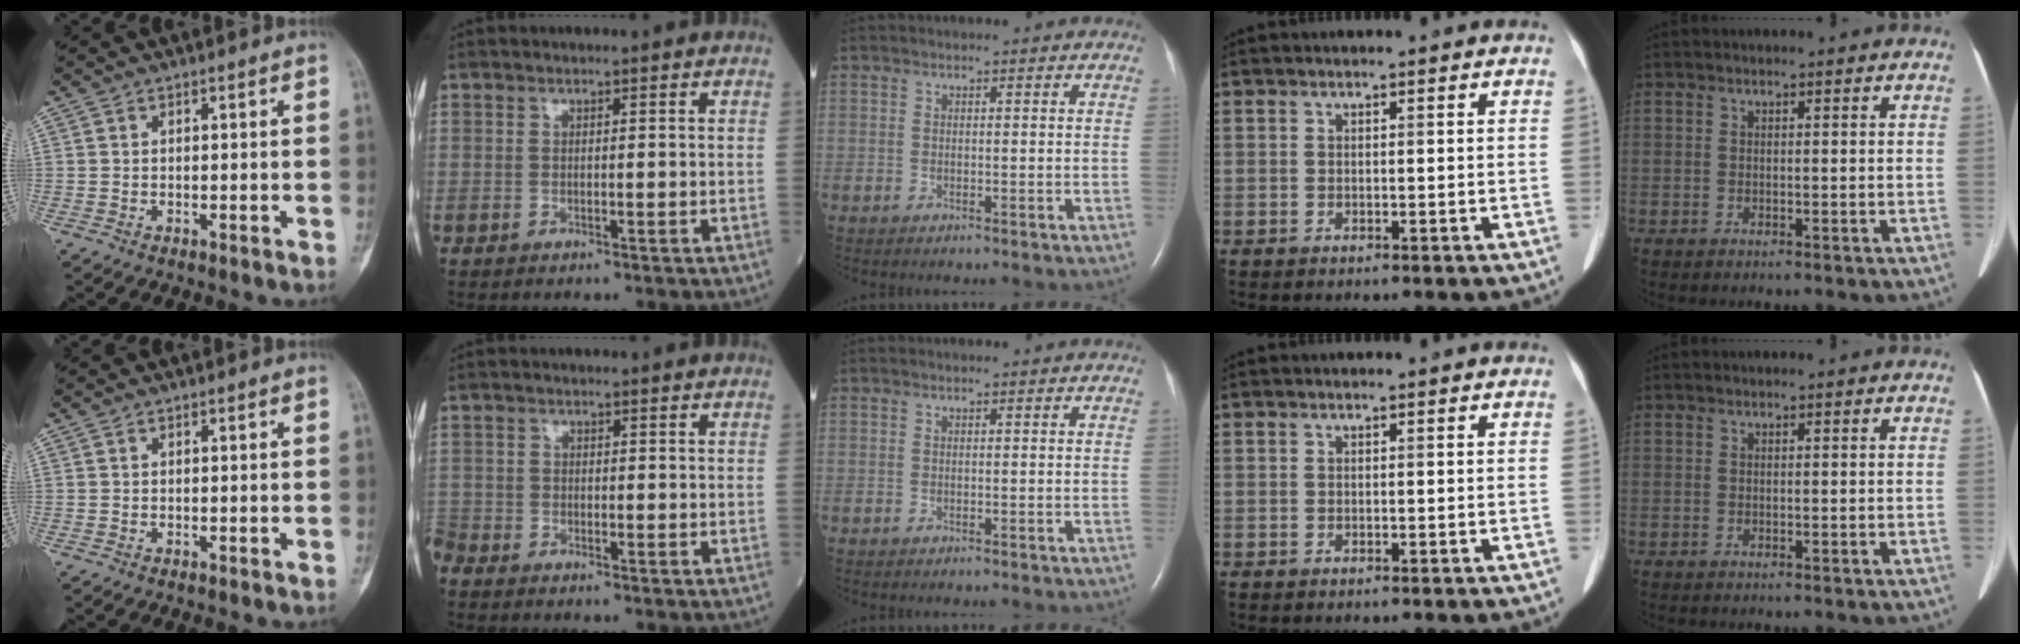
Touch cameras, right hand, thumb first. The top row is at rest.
{"index": {"total": 2.5, "force": [-2.2, 1.1, 0.2], "torque": [-0.008, -0.003, -0.044]}}